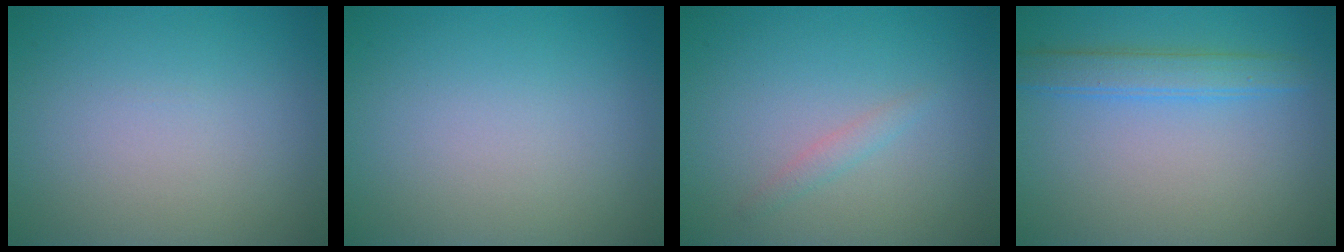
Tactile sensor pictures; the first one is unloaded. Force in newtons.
{"total": 0.0}
{"total": 0.9, "press": 0.8, "slide": 0.0}
{"total": 2.7, "press": 2.7, "slide": 0.1}